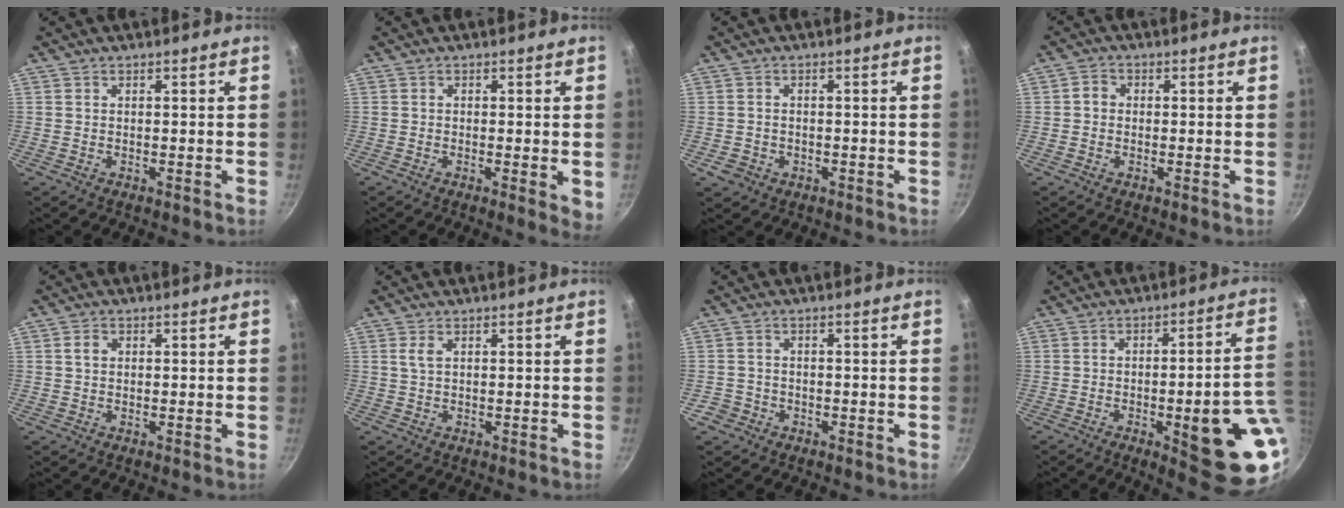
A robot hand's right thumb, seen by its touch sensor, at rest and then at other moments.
{"total": 3.2, "force": [-0.4, 0.9, 3.1], "torque": [-0.041, -0.010, -0.009]}
{"total": 3.1, "force": [-1.2, 2.6, 1.3], "torque": [-0.022, 0.011, -0.010]}
{"total": 2.4, "force": [0.0, 2.0, 1.2], "torque": [-0.016, 0.009, -0.006]}
{"total": 2.0, "force": [0.5, 1.6, 1.2], "torque": [-0.015, 0.004, 0.007]}
{"total": 1.8, "force": [0.7, 0.8, 1.5], "torque": [-0.030, -0.001, 0.015]}
{"total": 2.9, "force": [-1.4, 2.4, 0.6], "torque": [-0.004, 0.022, -0.022]}
{"total": 19.1, "force": [-4.8, 5.0, 17.8], "torque": [-0.185, 0.020, -0.057]}